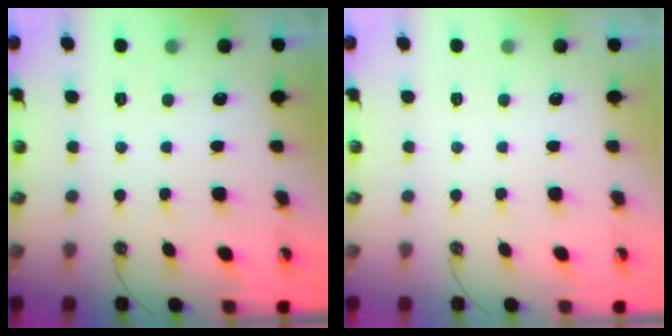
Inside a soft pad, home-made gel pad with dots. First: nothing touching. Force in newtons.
{"total": 0.0}